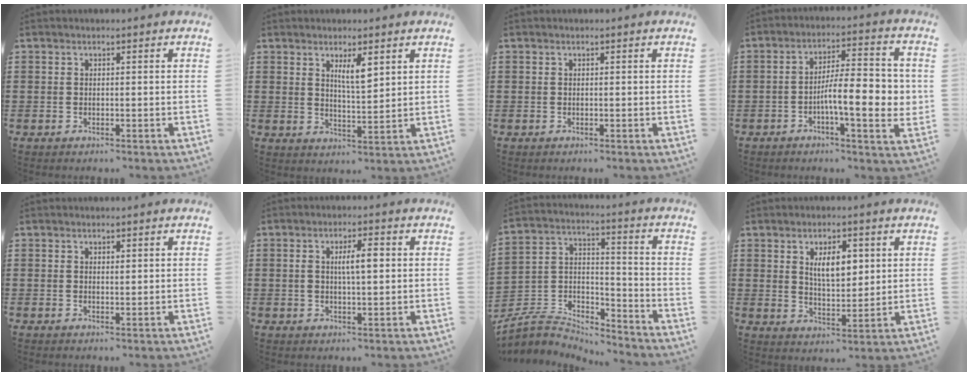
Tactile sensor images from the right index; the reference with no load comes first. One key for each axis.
{"total": 4.1, "fx": 2.3, "fy": 1.0, "fz": 3.3, "tx": -0.061, "ty": 0.001, "tz": 0.037}
{"total": 0.0}
{"total": 10.3, "fx": -1.5, "fy": 3.1, "fz": 9.7, "tx": -0.141, "ty": 0.002, "tz": -0.028}
{"total": 0.7, "fx": 0.4, "fy": 0.3, "fz": 0.4, "tx": -0.009, "ty": 0.002, "tz": 0.008}
{"total": 4.8, "fx": 0.9, "fy": 1.4, "fz": 4.5, "tx": -0.082, "ty": 0.005, "tz": 0.009}
{"total": 5.3, "fx": -4.9, "fy": 1.9, "fz": 0.6, "tx": -0.024, "ty": -0.002, "tz": -0.100}
{"total": 6.3, "fx": 2.1, "fy": 2.8, "fz": 5.2, "tx": -0.094, "ty": 0.002, "tz": 0.032}